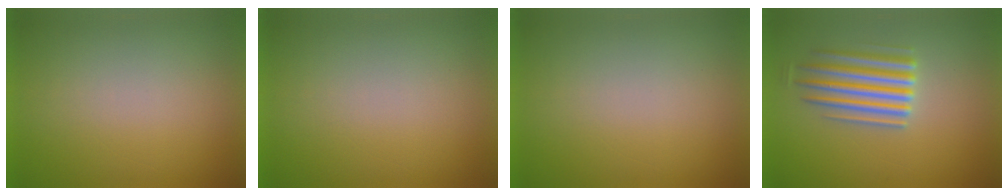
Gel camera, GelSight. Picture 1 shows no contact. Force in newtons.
{"total": 0.0}
{"total": 1.0}
{"total": 5.6}